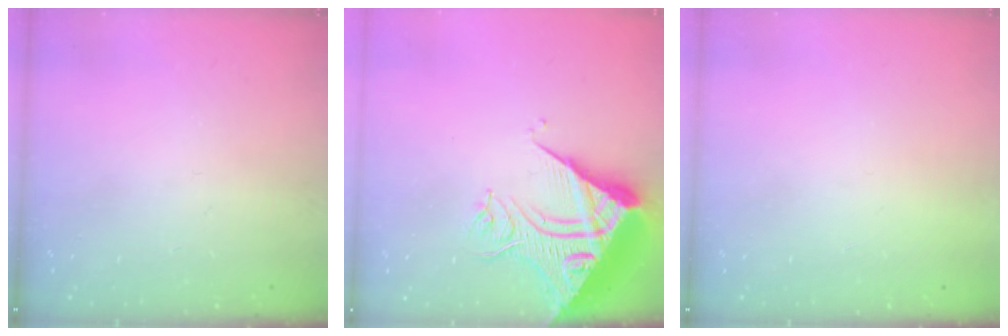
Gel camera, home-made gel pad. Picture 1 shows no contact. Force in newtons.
{"total": 12.0, "press": 11.9, "slide": 0.7}
{"total": 1.5, "press": 1.5, "slide": 0.1}